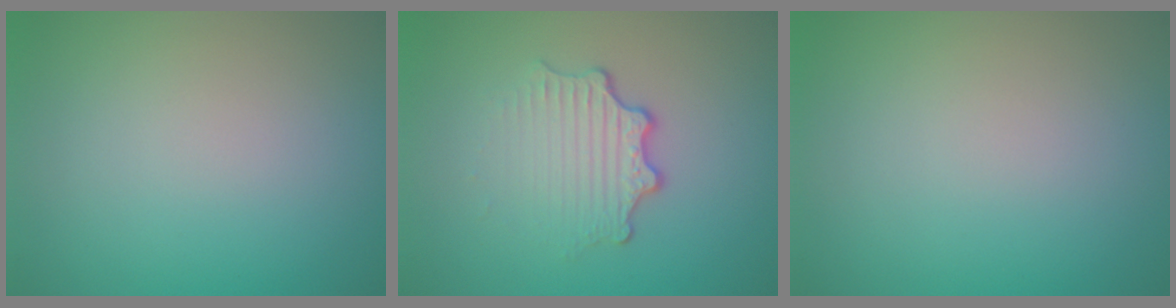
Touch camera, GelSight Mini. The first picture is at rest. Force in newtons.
{"total": 3.4, "press": 2.4, "slide": 2.5}
{"total": 0.0}